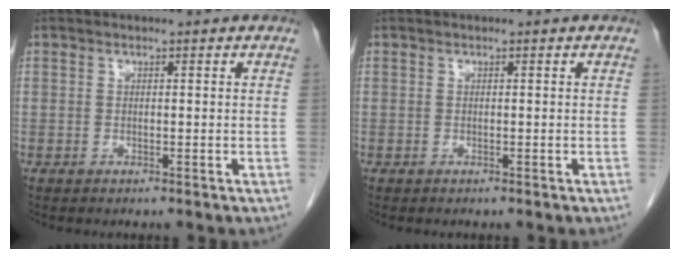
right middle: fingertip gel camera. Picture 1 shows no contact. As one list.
[{"total": 0.0}]